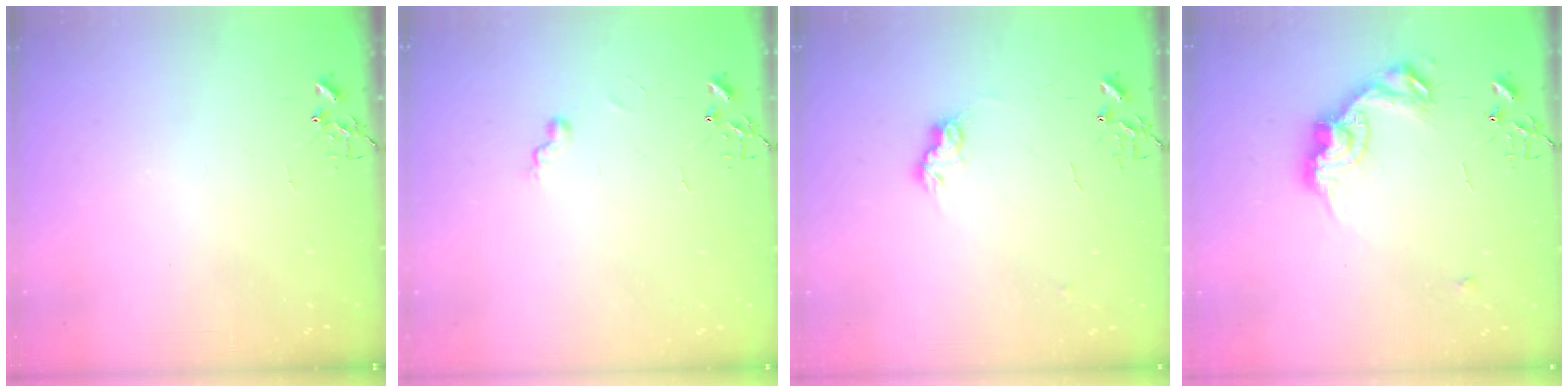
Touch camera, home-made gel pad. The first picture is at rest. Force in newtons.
{"total": 4.6, "press": 4.6, "slide": 0.5}
{"total": 8.1, "press": 8.1, "slide": 0.3}
{"total": 13.8, "press": 13.8, "slide": 0.4}